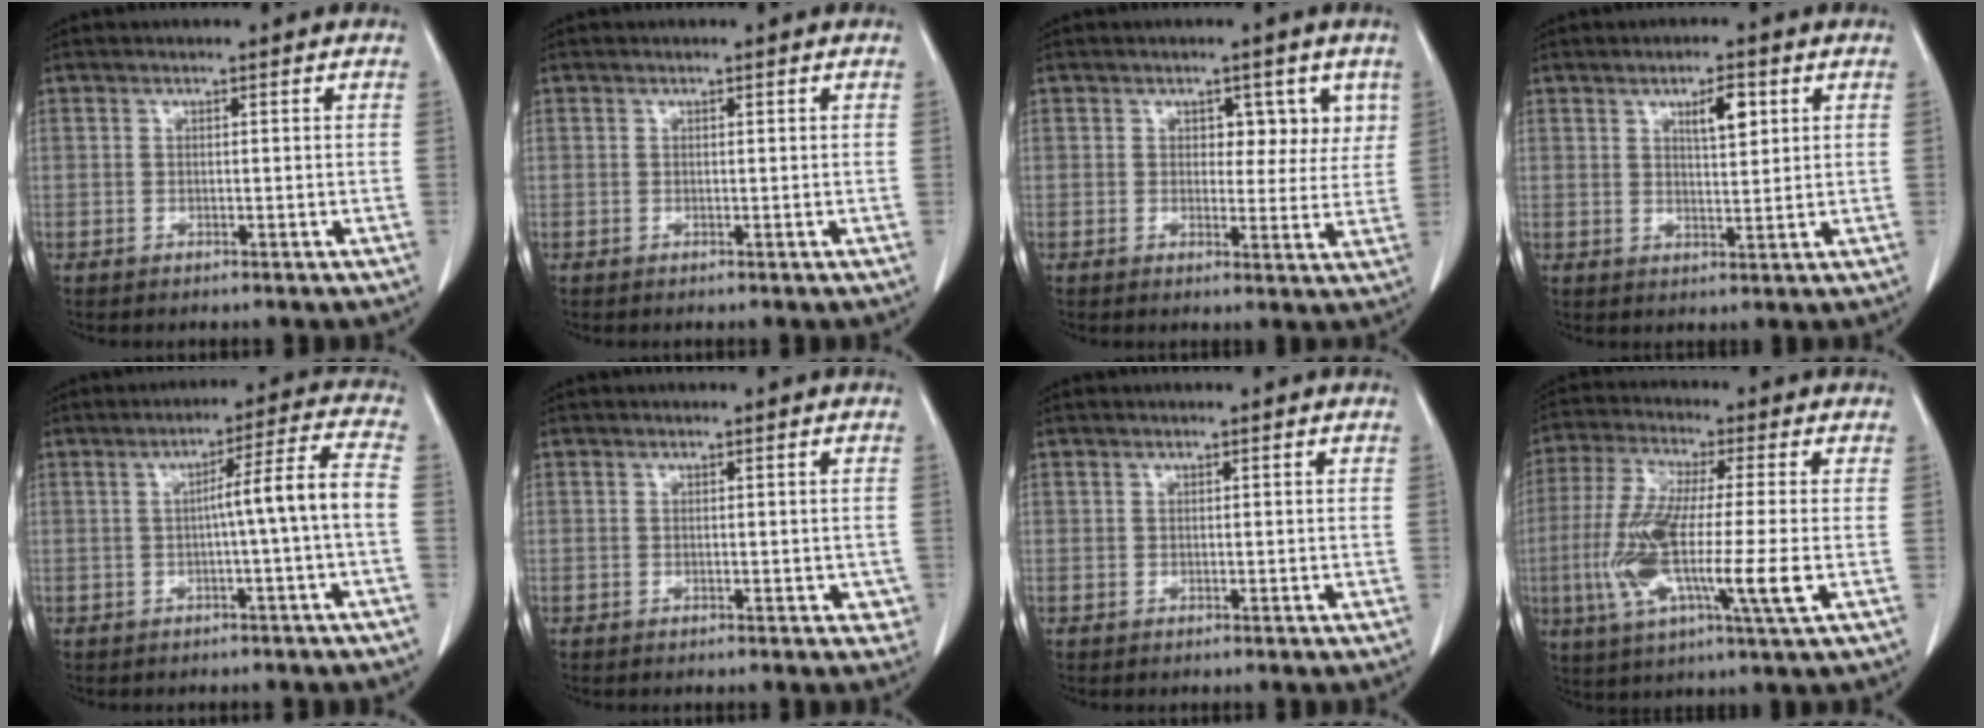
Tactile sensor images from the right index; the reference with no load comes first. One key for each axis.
{"total": 0.0}
{"total": 4.8, "fx": 2.2, "fy": 3.1, "fz": 2.9, "tx": -0.016, "ty": 0.006, "tz": 0.026}
{"total": 4.5, "fx": 2.0, "fy": 1.2, "fz": 3.8, "tx": -0.063, "ty": 0.000, "tz": 0.035}
{"total": 7.4, "fx": -1.2, "fy": -1.4, "fz": 7.2, "tx": -0.106, "ty": 0.018, "tz": -0.014}
{"total": 2.0, "fx": -0.4, "fy": 1.4, "fz": 1.4, "tx": 0.001, "ty": 0.005, "tz": -0.002}
{"total": 0.0}
{"total": 15.2, "fx": -2.5, "fy": 1.1, "fz": 15.0, "tx": -0.301, "ty": -0.019, "tz": -0.050}